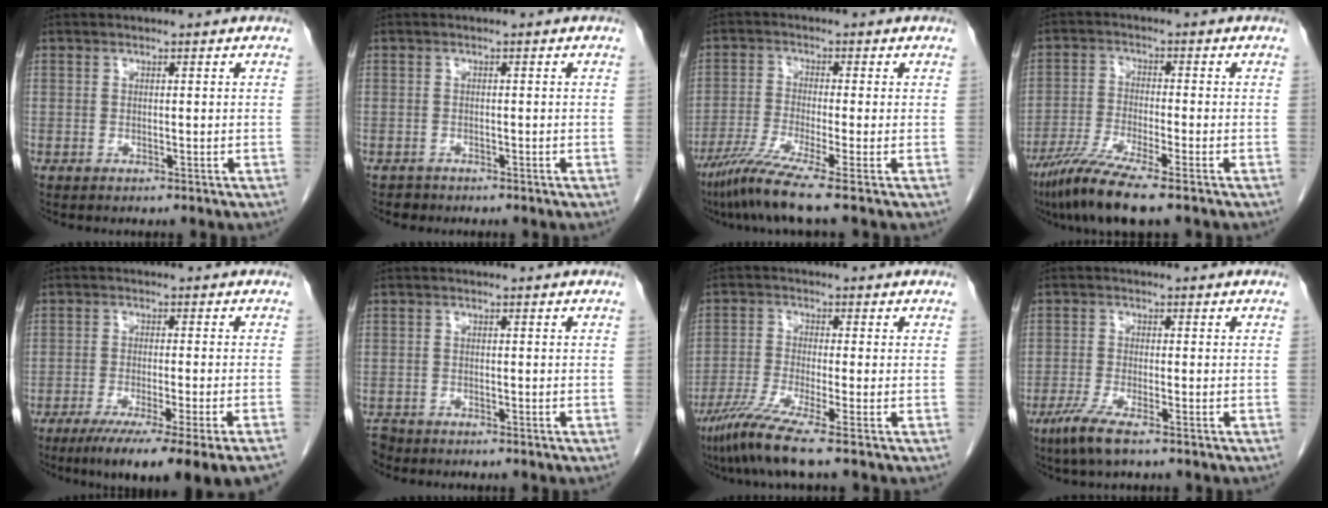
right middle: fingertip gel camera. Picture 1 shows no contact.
{"total": 1.2, "force": [-0.9, 0.8, -0.2], "torque": [-0.005, 0.003, -0.017]}
{"total": 7.6, "force": [-5.4, -1.6, 5.0], "torque": [-0.097, -0.032, -0.105]}
{"total": 8.5, "force": [-6.3, -0.3, 5.7], "torque": [-0.113, -0.030, -0.117]}
{"total": 13.9, "force": [-10.1, -1.3, 9.5], "torque": [-0.106, -0.040, -0.152]}
{"total": 2.1, "force": [-1.9, 0.9, -0.1], "torque": [-0.006, -0.004, -0.035]}
{"total": 7.3, "force": [-5.1, -1.3, 5.0], "torque": [-0.099, -0.030, -0.101]}
{"total": 4.7, "force": [-3.1, 0.3, 3.6], "torque": [-0.082, -0.016, -0.060]}